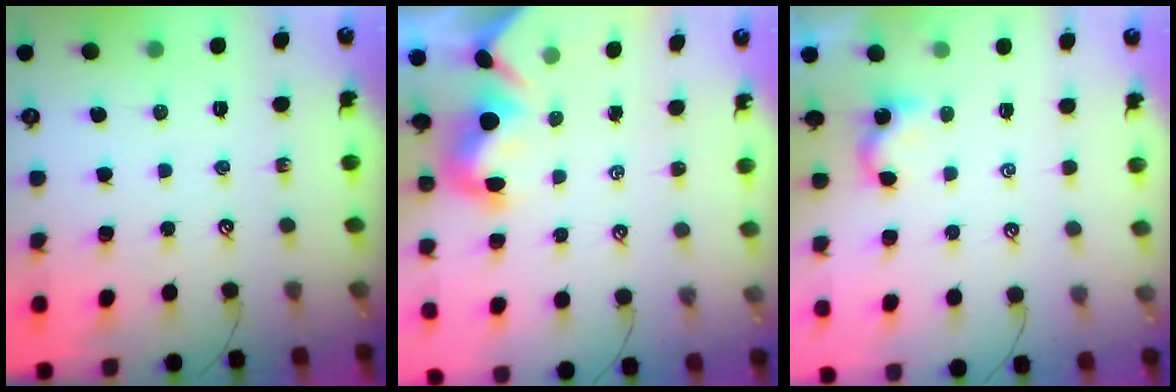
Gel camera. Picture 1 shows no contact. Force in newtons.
{"total": 3.5, "press": 3.4, "slide": 0.9}
{"total": 1.9, "press": 1.9, "slide": 0.3}